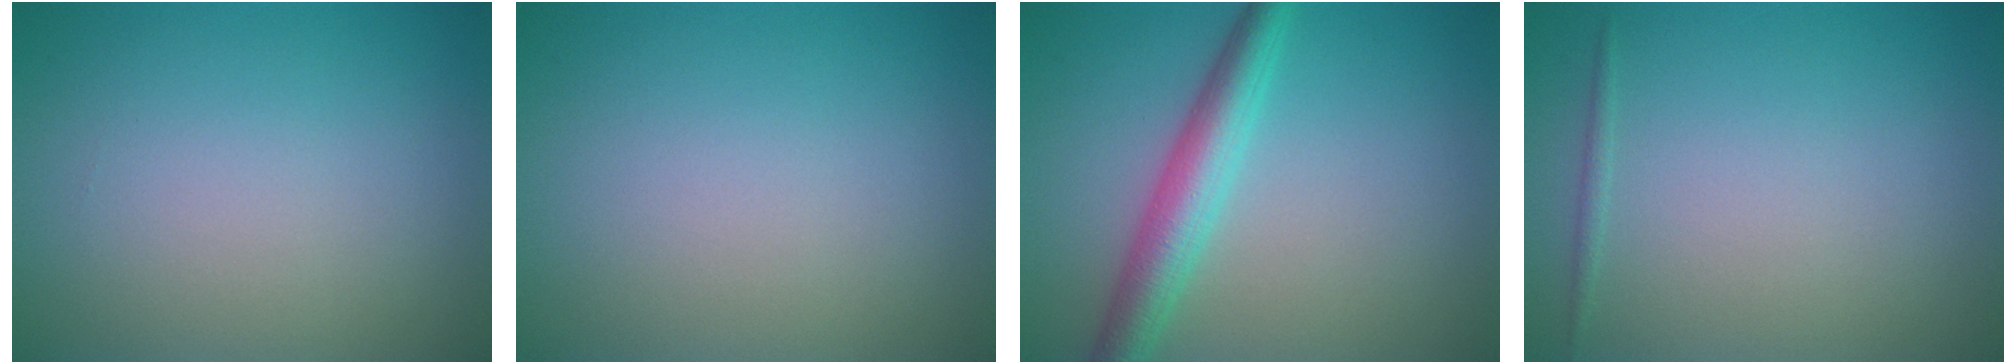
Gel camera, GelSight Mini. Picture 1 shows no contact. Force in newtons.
{"total": 0.0}
{"total": 4.4, "press": 4.4, "slide": 0.1}
{"total": 0.6, "press": 0.6, "slide": 0.0}